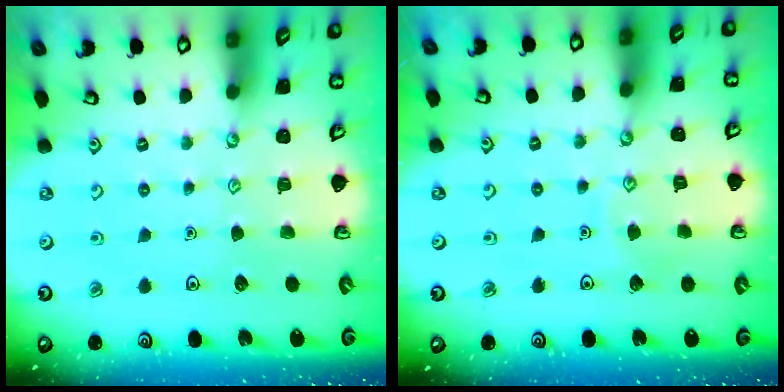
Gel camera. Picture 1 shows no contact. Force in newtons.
{"total": 5.2, "press": 5.1, "slide": 0.3}